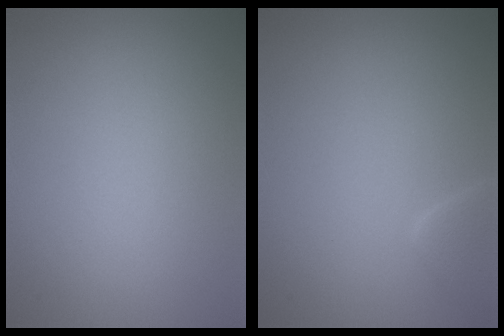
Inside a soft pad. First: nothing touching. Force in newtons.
{"total": 1.5, "press": 1.5, "slide": 0.1}